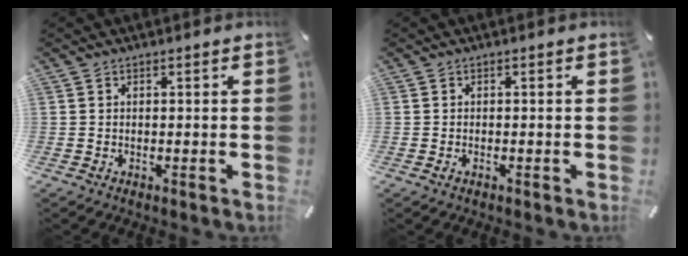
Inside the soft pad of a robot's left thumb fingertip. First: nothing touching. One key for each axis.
{"total": 0.7, "fx": -0.4, "fy": 0.3, "fz": 0.5, "tx": -0.009, "ty": -0.002, "tz": -0.006}